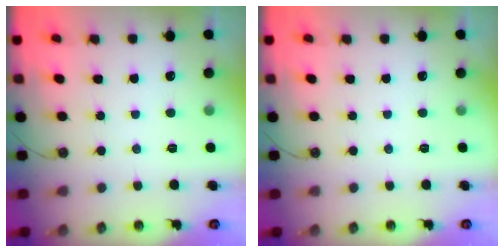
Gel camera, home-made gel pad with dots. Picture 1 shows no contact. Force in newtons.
{"total": 0.0}